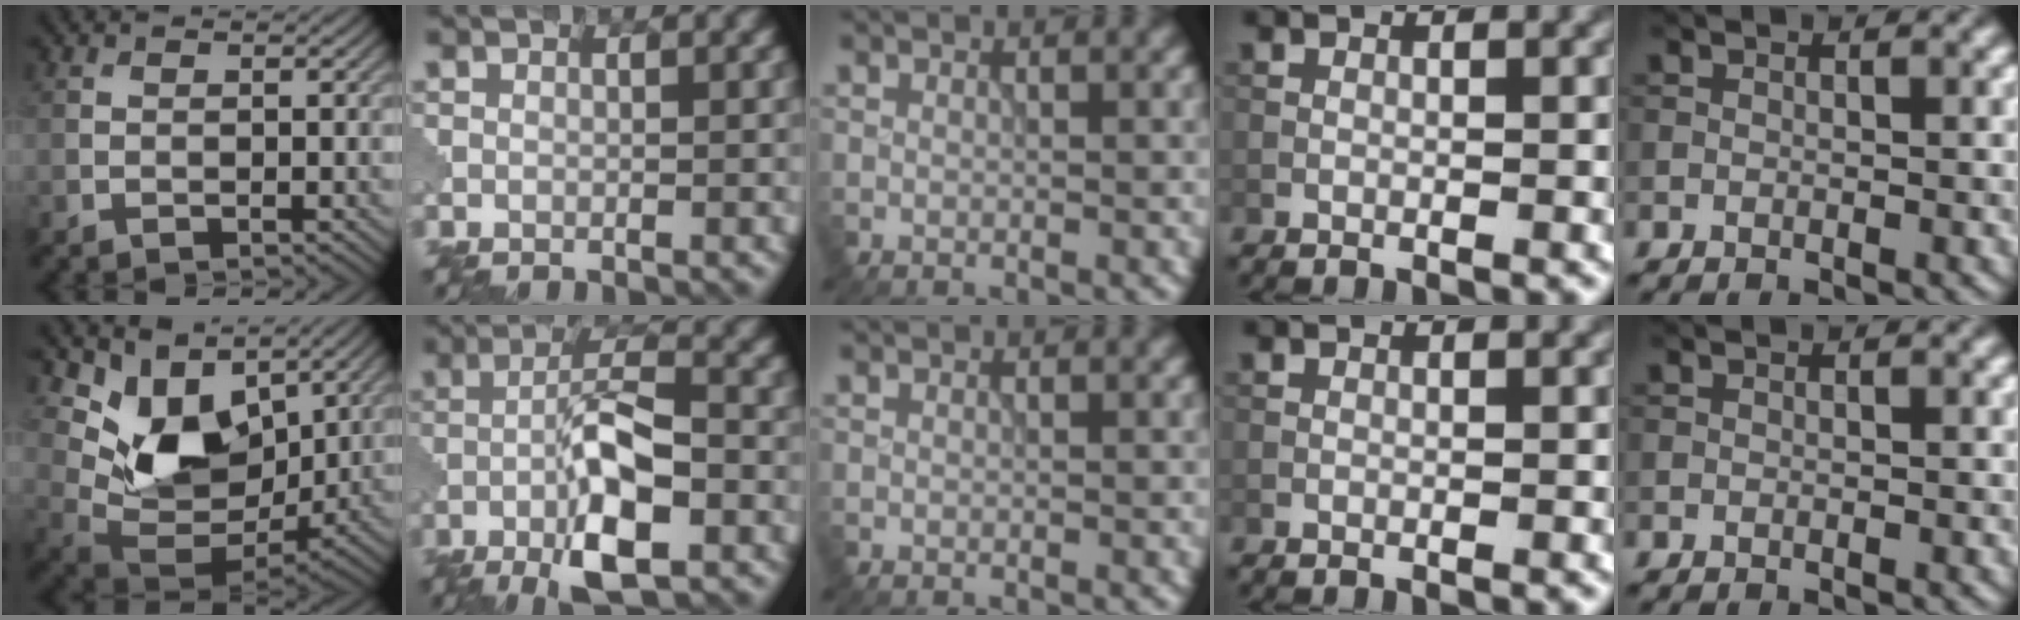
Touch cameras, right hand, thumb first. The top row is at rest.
{"thumb": {"total": 12.1, "force": [5.0, 7.7, 7.9], "torque": [-0.157, -0.005, 0.093]}, "index": {"total": 8.2, "force": [-3.2, 2.2, 7.2], "torque": [-0.126, 0.010, -0.063]}}